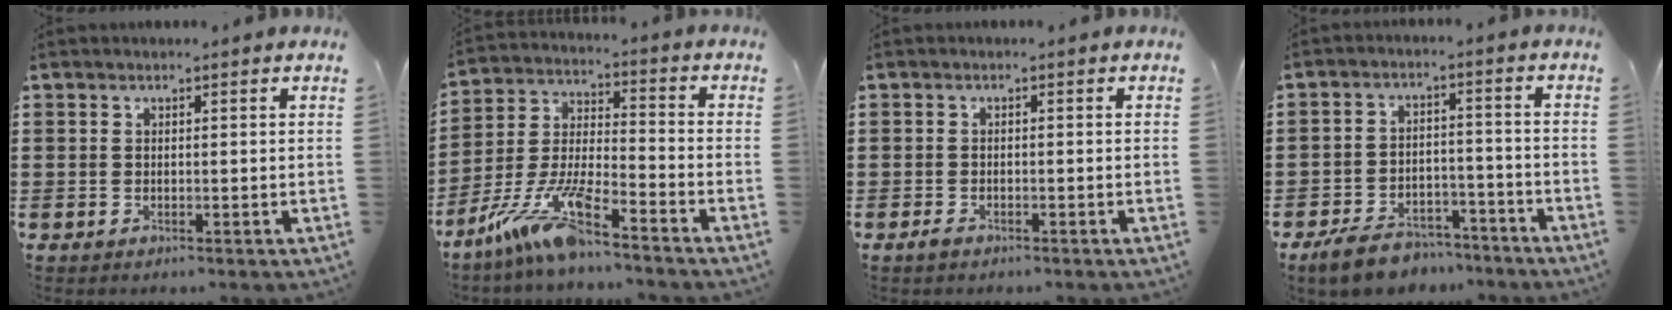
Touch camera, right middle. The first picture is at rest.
{"total": 11.3, "force": [-8.8, 1.2, 6.9], "torque": [-0.156, 0.000, -0.176]}
{"total": 1.2, "force": [-0.9, 0.6, 0.6], "torque": [-0.013, 0.001, -0.018]}
{"total": 6.6, "force": [-6.1, 1.9, 1.8], "torque": [-0.035, 0.018, -0.119]}